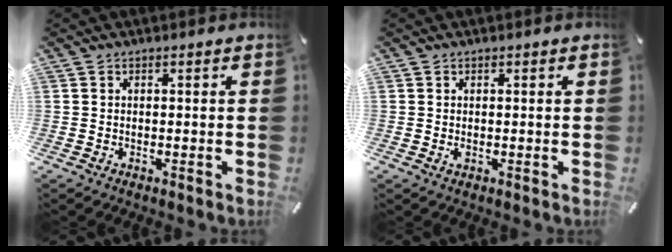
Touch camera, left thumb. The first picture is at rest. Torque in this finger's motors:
{"motor_torque": [0.18, 0.48, 0.05, 0.03, 0.01]}